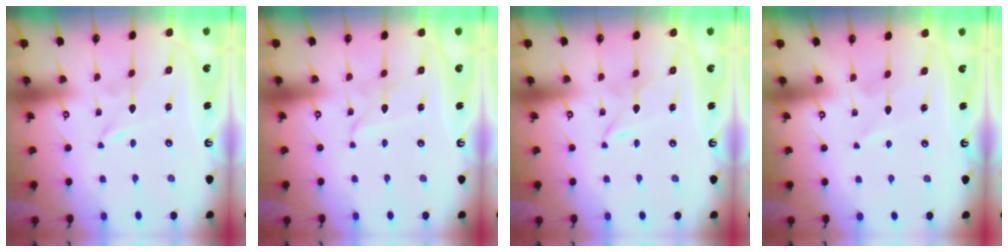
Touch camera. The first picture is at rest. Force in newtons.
{"total": 2.5, "press": 2.4, "slide": 0.3}
{"total": 1.7, "press": 1.7, "slide": 0.0}
{"total": 2.2, "press": 2.2, "slide": 0.3}